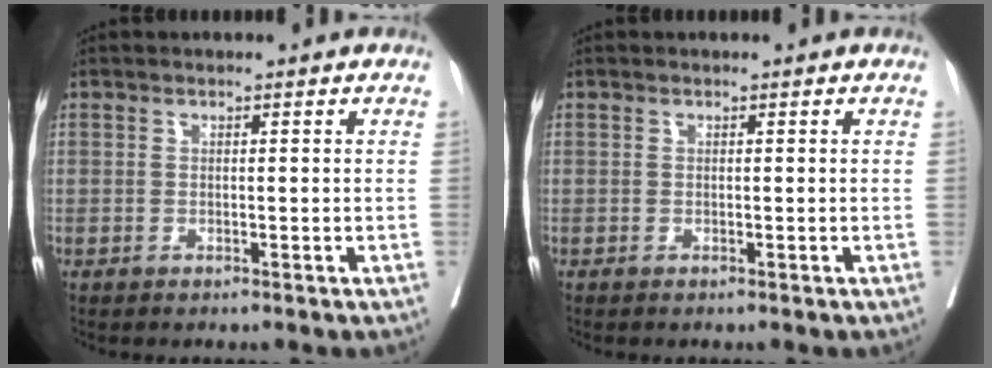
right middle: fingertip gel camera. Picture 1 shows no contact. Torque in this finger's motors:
{"motor_torque": [-0.02, 0.08, 0.09, 0.01]}